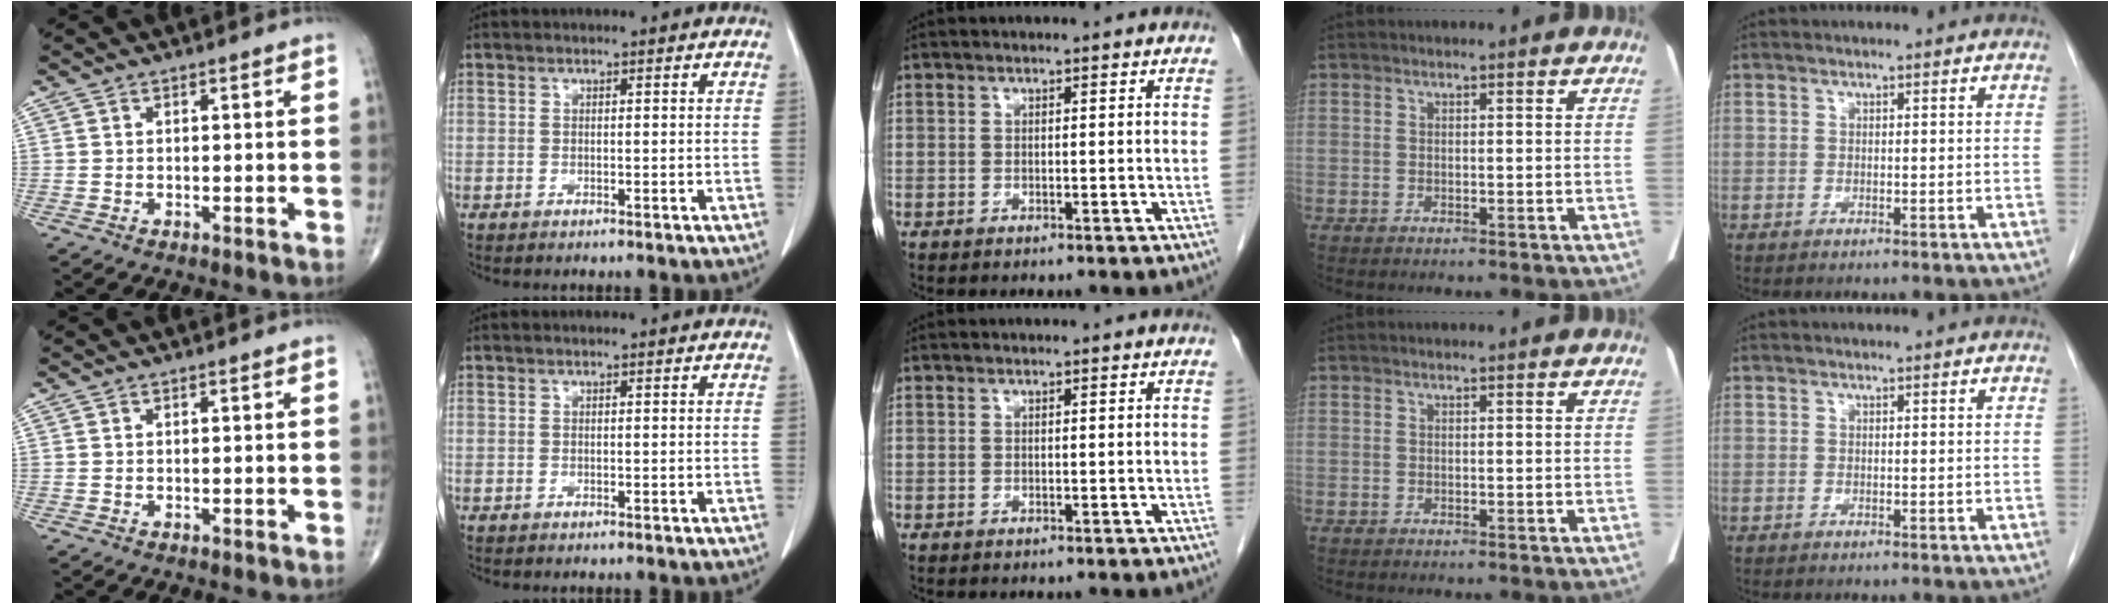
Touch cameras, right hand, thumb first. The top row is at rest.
{}